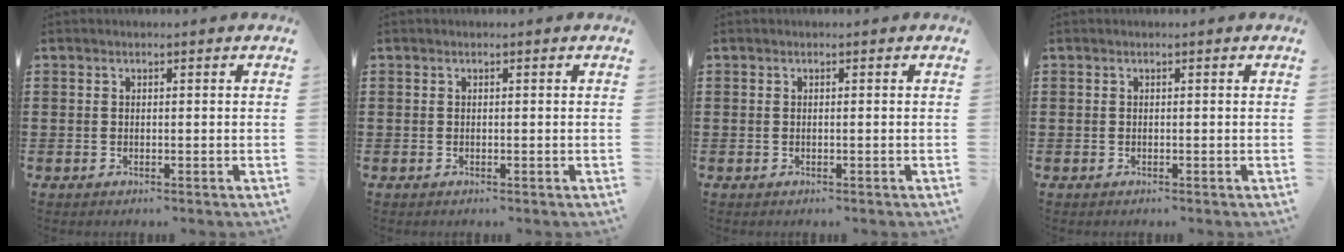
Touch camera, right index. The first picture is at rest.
{"total": 0.0}
{"total": 0.0}
{"total": 0.0}